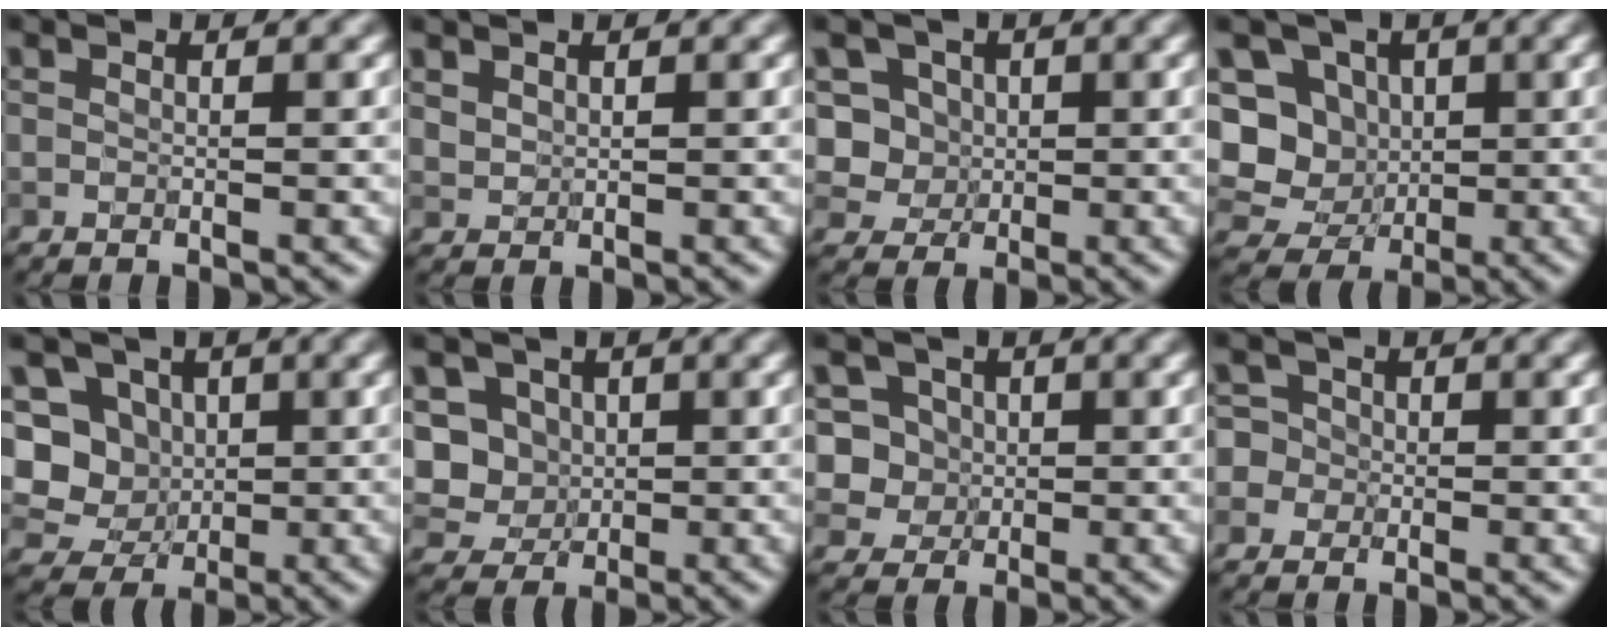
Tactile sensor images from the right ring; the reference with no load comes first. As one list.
[{"total": 1.1, "force": [0.8, 0.6, 0.3], "torque": [-0.009, -0.001, 0.022]}, {"total": 4.6, "force": [1.0, 4.2, 1.7], "torque": [-0.020, 0.007, 0.014]}, {"total": 8.8, "force": [0.3, 8.2, 3.3], "torque": [-0.065, 0.024, -0.031]}, {"total": 8.0, "force": [0.4, 7.4, 3.0], "torque": [-0.056, 0.028, -0.027]}, {"total": 6.5, "force": [0.8, 6.0, 2.5], "torque": [-0.046, 0.024, 0.004]}, {"total": 5.2, "force": [1.1, 4.8, 1.8], "torque": [-0.021, 0.017, 0.011]}, {"total": 3.9, "force": [-0.4, 3.8, 1.0], "torque": [0.010, 0.024, -0.035]}]